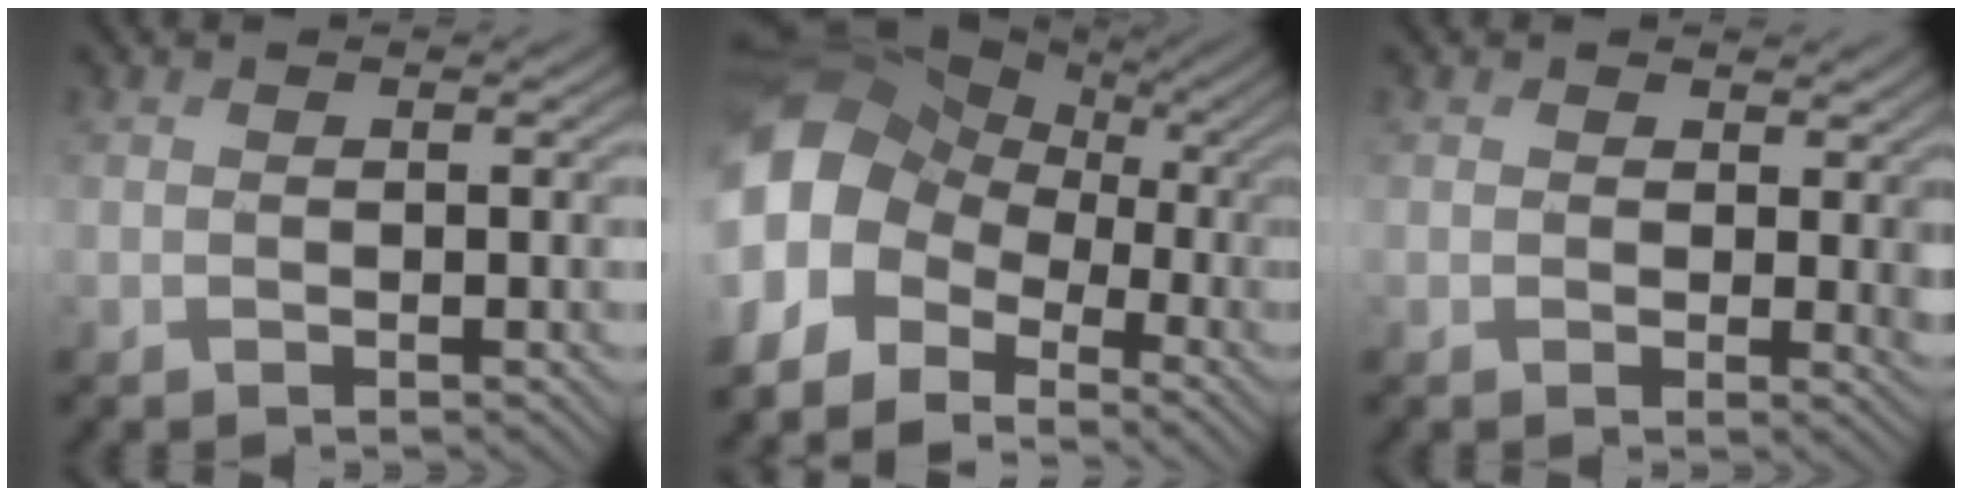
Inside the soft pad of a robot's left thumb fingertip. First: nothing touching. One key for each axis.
{"total": 13.9, "fx": -2.7, "fy": 11.2, "fz": 7.7, "tx": -0.216, "ty": -0.014, "tz": -0.062}
{"total": 2.6, "fx": 1.0, "fy": 1.9, "fz": 1.5, "tx": -0.028, "ty": -0.007, "tz": 0.015}